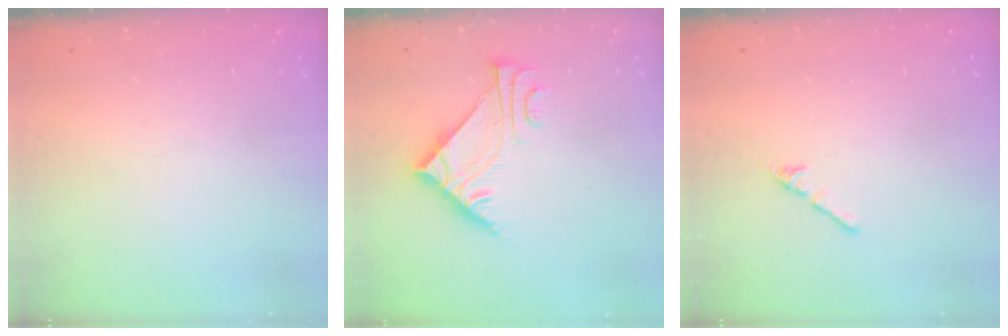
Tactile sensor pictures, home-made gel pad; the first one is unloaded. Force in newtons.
{"total": 7.1, "press": 7.1, "slide": 0.4}
{"total": 2.7, "press": 2.6, "slide": 0.8}